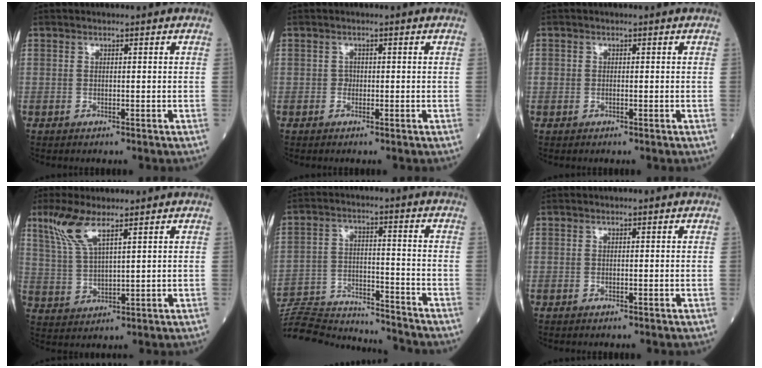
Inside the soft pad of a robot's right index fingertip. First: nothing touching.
{"total": 0.8, "force": [-0.2, 0.7, 0.3], "torque": [-0.001, 0.003, -0.004]}
{"total": 1.0, "force": [-0.2, 0.8, 0.6], "torque": [-0.015, 0.003, -0.003]}
{"total": 7.0, "force": [4.6, 1.2, 5.2], "torque": [-0.122, 0.006, 0.100]}
{"total": 19.5, "force": [-18.9, 1.7, 4.6], "torque": [-0.111, -0.001, -0.290]}
{"total": 0.0}